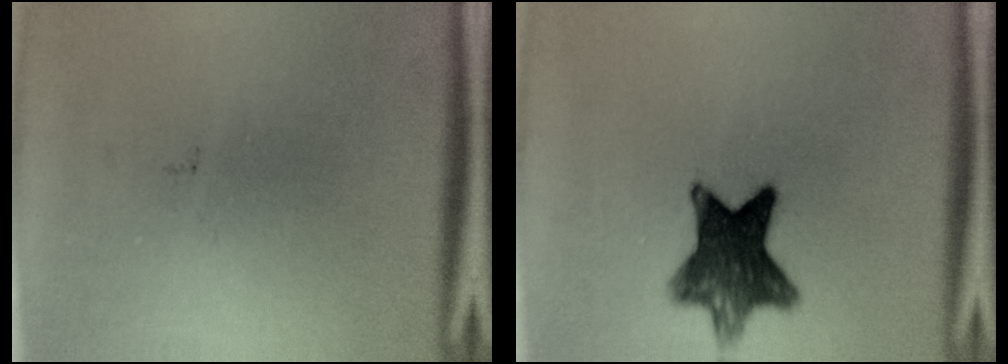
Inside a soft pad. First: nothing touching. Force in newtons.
{"total": 10.0}